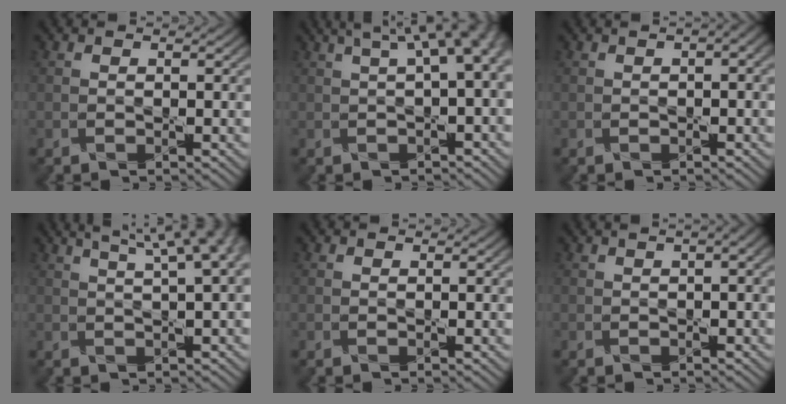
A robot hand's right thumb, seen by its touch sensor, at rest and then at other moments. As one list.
[{"total": 8.6, "force": [2.6, 3.0, 7.6], "torque": [-0.081, 0.034, 0.030]}, {"total": 2.4, "force": [0.6, 0.8, 2.2], "torque": [-0.035, 0.005, 0.008]}, {"total": 10.0, "force": [5.2, 2.8, 8.0], "torque": [-0.076, 0.049, 0.045]}, {"total": 0.0}, {"total": 3.2, "force": [1.3, 1.1, 2.8], "torque": [-0.039, 0.006, 0.007]}]